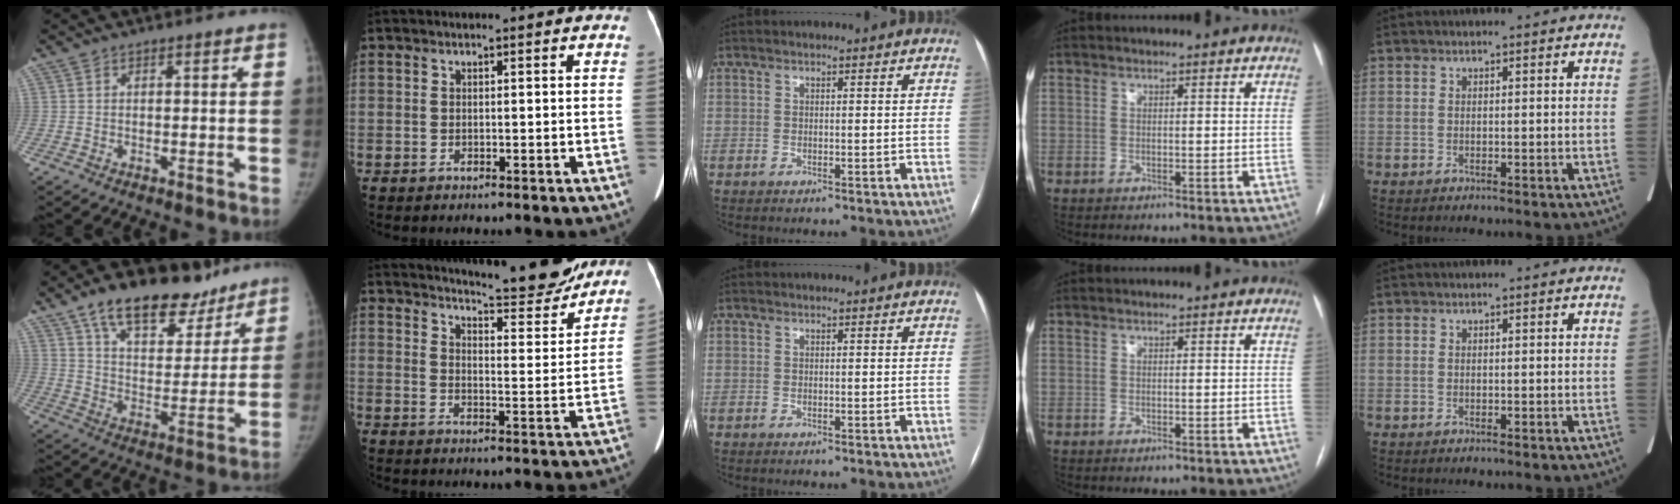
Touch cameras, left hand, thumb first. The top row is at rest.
{"thumb": {"total": 19.6, "force": [13.7, 9.9, 9.9], "torque": [-0.107, -0.047, 0.219]}, "index": {"total": 14.7, "force": [13.6, 1.3, 5.5], "torque": [-0.081, -0.030, 0.179]}}